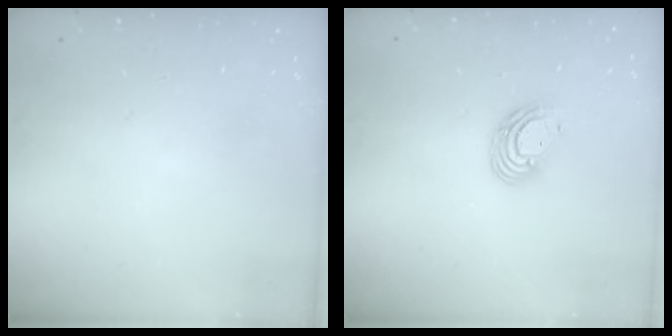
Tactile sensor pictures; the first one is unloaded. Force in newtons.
{"total": 9.2, "press": 9.1, "slide": 1.6}